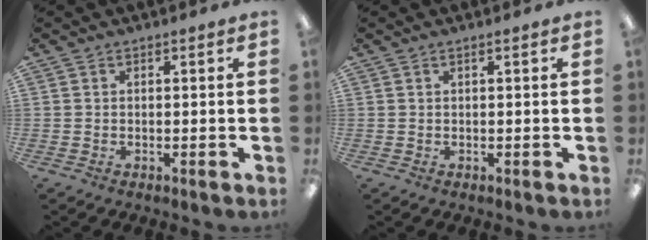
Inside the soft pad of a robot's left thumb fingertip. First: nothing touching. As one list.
[{"total": 0.7, "force": [0.2, 0.0, 0.6], "torque": [-0.010, -0.001, 0.004]}]